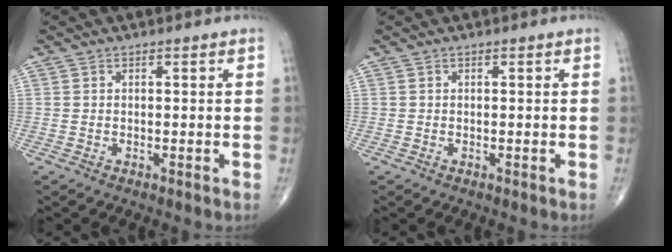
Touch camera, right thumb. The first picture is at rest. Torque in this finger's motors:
{"motor_torque": [-0.01, 0.15, 0.13, 0.09, 0.03]}